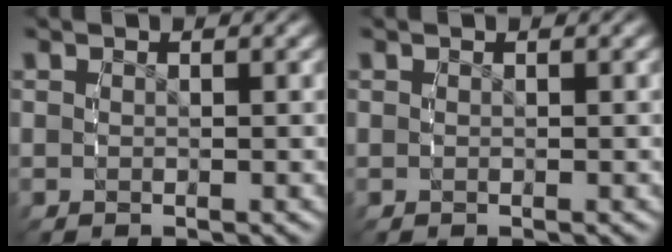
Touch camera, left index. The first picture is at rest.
{"total": 0.0}